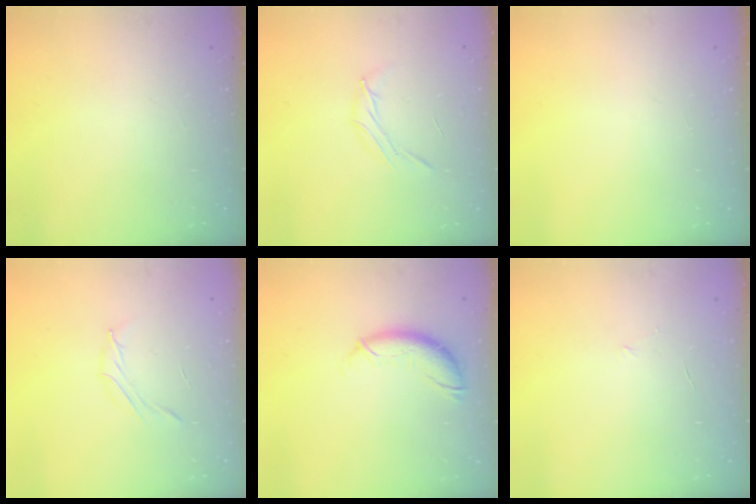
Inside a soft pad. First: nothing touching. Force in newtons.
{"total": 6.8, "press": 6.8, "slide": 0.5}
{"total": 0.0}
{"total": 4.2, "press": 4.0, "slide": 1.2}
{"total": 10.5, "press": 10.5, "slide": 0.7}
{"total": 3.6, "press": 3.5, "slide": 0.9}